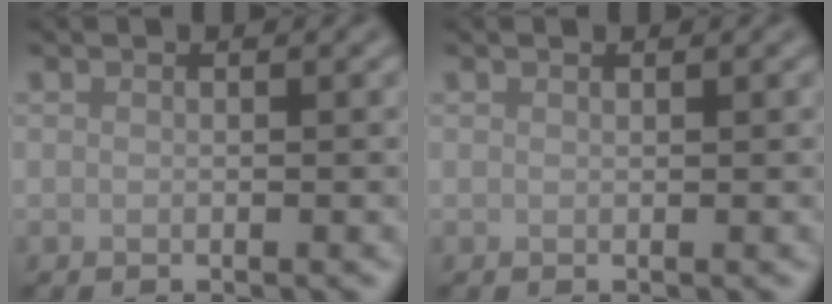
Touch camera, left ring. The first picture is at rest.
{"total": 0.0}